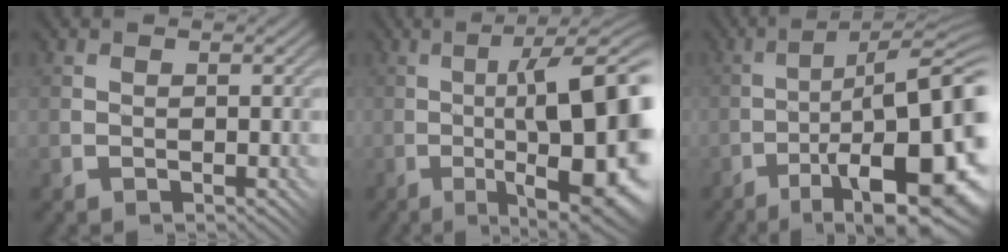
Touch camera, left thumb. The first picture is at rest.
{"total": 17.0, "force": [-2.0, 4.0, 16.4], "torque": [-0.210, 0.004, -0.025]}
{"total": 16.3, "force": [-6.5, 3.5, 14.5], "torque": [-0.199, 0.007, -0.094]}